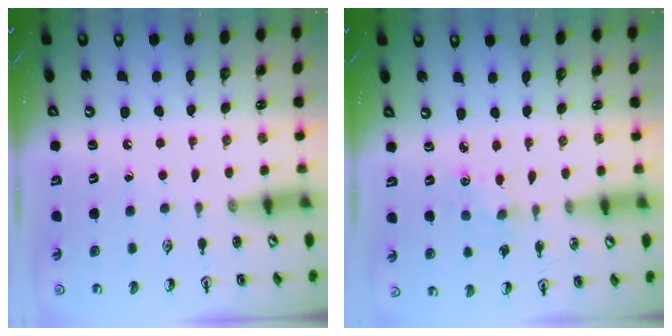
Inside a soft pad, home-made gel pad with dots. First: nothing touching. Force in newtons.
{"total": 4.7, "press": 4.7, "slide": 0.6}